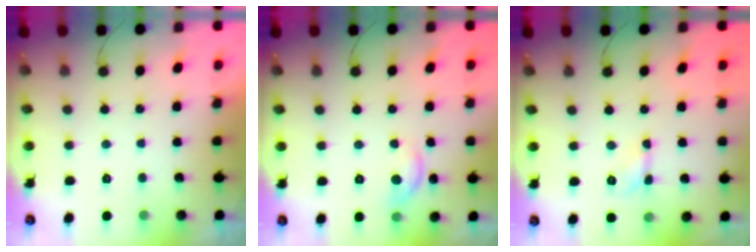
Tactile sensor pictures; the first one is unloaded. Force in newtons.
{"total": 9.0, "press": 9.0, "slide": 0.5}
{"total": 4.3, "press": 4.2, "slide": 0.3}